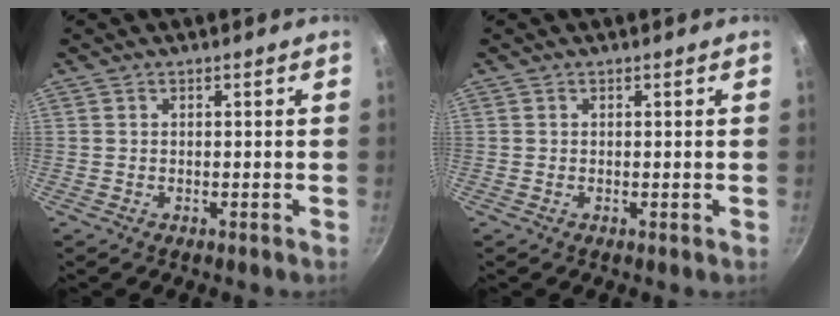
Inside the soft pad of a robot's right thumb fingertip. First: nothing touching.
{"total": 0.0}